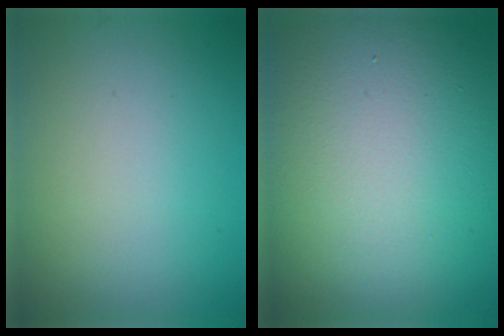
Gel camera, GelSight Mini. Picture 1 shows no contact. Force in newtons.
{"total": 17.8, "press": 17.8, "slide": 1.1}